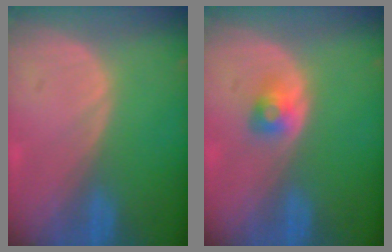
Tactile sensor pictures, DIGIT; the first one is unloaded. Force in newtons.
{"total": 2.6, "press": 2.4, "slide": 1.0}